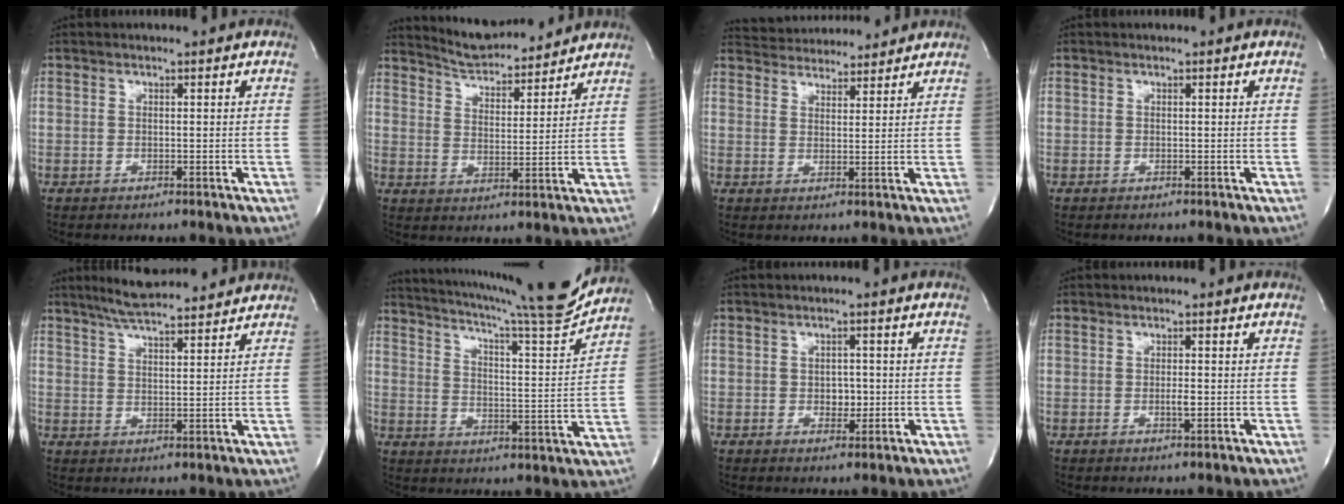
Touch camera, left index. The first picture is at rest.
{"total": 10.3, "force": [10.0, 1.4, 2.2], "torque": [-0.041, 0.008, 0.160]}
{"total": 9.0, "force": [8.7, 1.9, 1.5], "torque": [-0.026, 0.023, 0.127]}
{"total": 0.0}
{"total": 11.5, "force": [10.2, 1.3, 5.2], "torque": [-0.089, 0.020, 0.152]}
{"total": 17.3, "force": [15.7, -0.9, 7.1], "torque": [-0.125, -0.045, 0.218]}
{"total": 2.3, "force": [-0.3, 1.5, 1.7], "torque": [-0.023, 0.000, -0.001]}
{"total": 1.4, "force": [-0.4, 0.2, 1.3], "torque": [-0.026, -0.003, -0.004]}